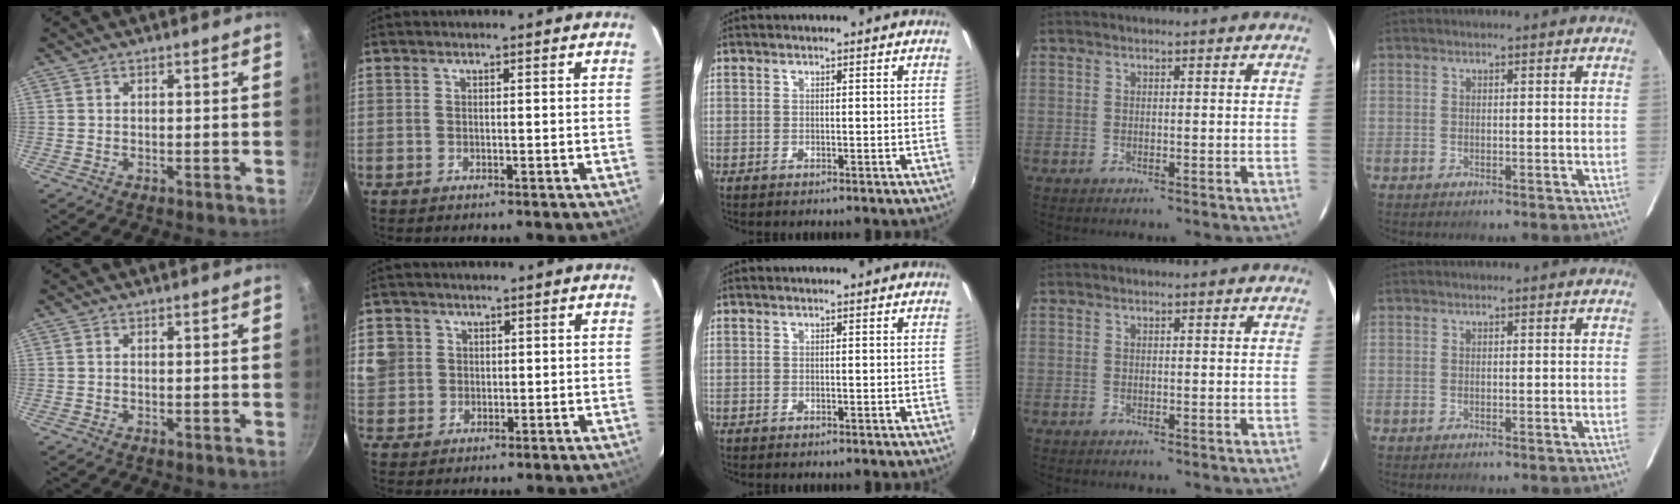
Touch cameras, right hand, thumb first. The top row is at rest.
{"index": {"total": 5.8, "force": [1.0, 5.6, 1.3], "torque": [-0.020, 0.029, 0.025]}}